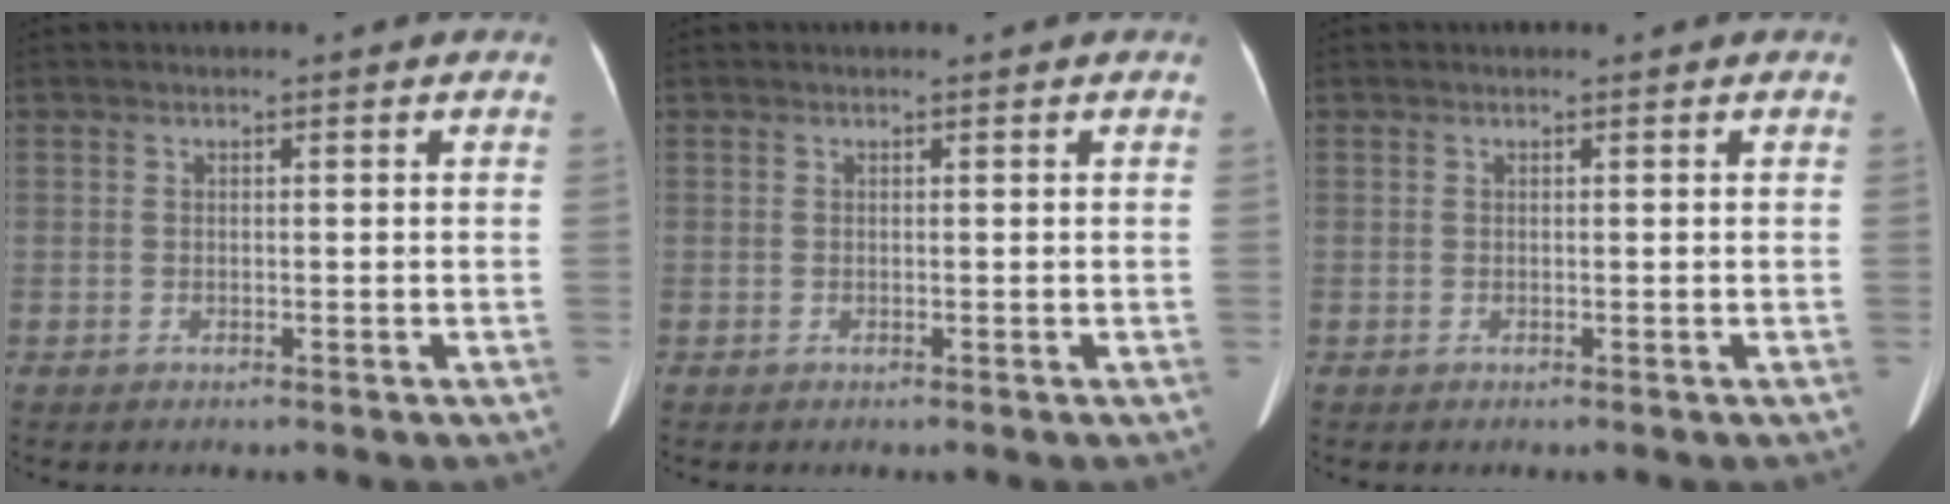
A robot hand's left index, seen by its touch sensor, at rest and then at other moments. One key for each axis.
{"total": 0.0}
{"total": 0.0}